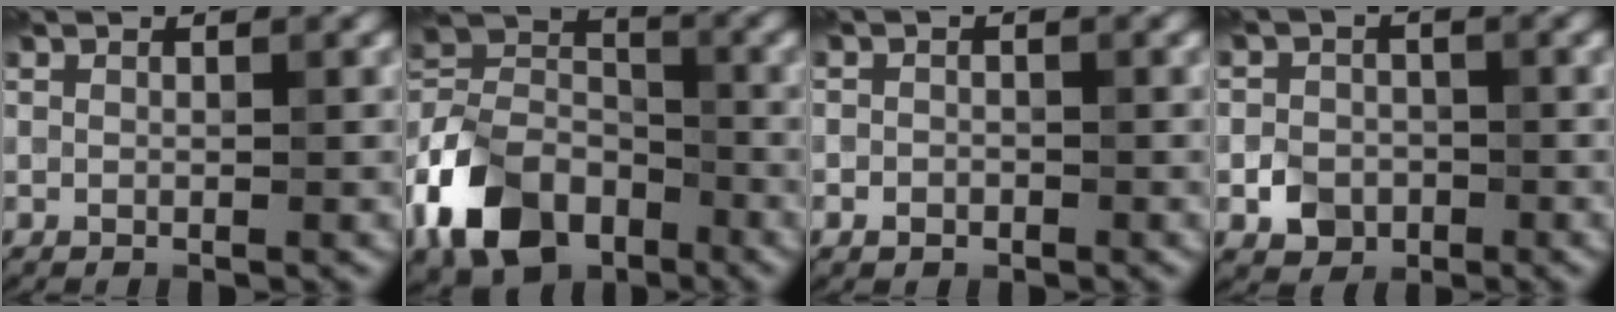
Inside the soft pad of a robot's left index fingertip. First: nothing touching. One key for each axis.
{"total": 10.3, "fx": -5.3, "fy": 6.8, "fz": 5.6, "tx": -0.112, "ty": 0.006, "tz": -0.126}
{"total": 1.0, "fx": -0.5, "fy": 0.8, "fz": 0.3, "tx": -0.003, "ty": -0.001, "tz": -0.012}
{"total": 2.8, "fx": -1.1, "fy": 2.3, "fz": 1.1, "tx": -0.013, "ty": 0.000, "tz": -0.021}